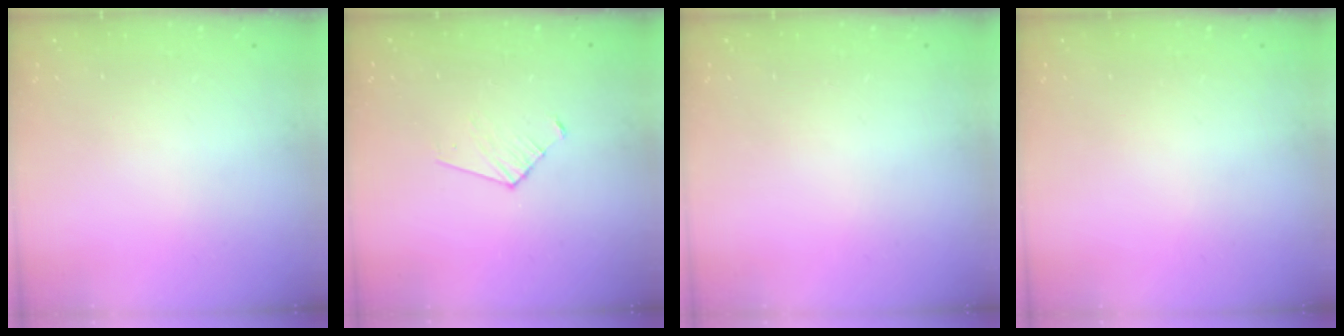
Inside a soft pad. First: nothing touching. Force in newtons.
{"total": 4.3, "press": 4.3, "slide": 0.3}
{"total": 0.0}
{"total": 0.0}